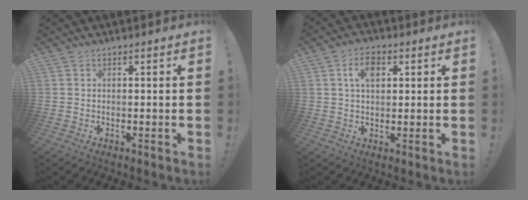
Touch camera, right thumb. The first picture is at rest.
{"total": 6.7, "force": [2.2, 4.1, 4.8], "torque": [-0.067, 0.001, 0.036]}